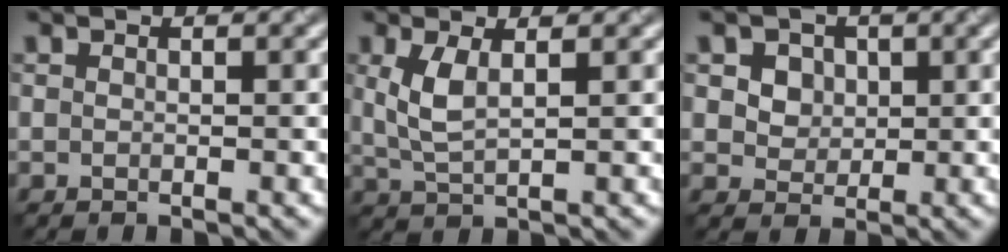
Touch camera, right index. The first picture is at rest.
{"total": 2.9, "force": [0.9, 1.1, 2.6], "torque": [-0.063, -0.002, 0.021]}
{"total": 4.1, "force": [1.7, 3.2, 2.0], "torque": [-0.040, 0.009, 0.027]}